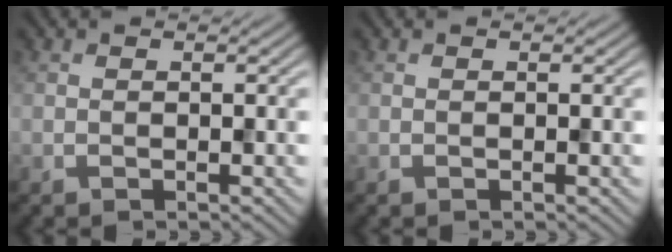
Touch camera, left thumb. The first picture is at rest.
{"total": 0.0}